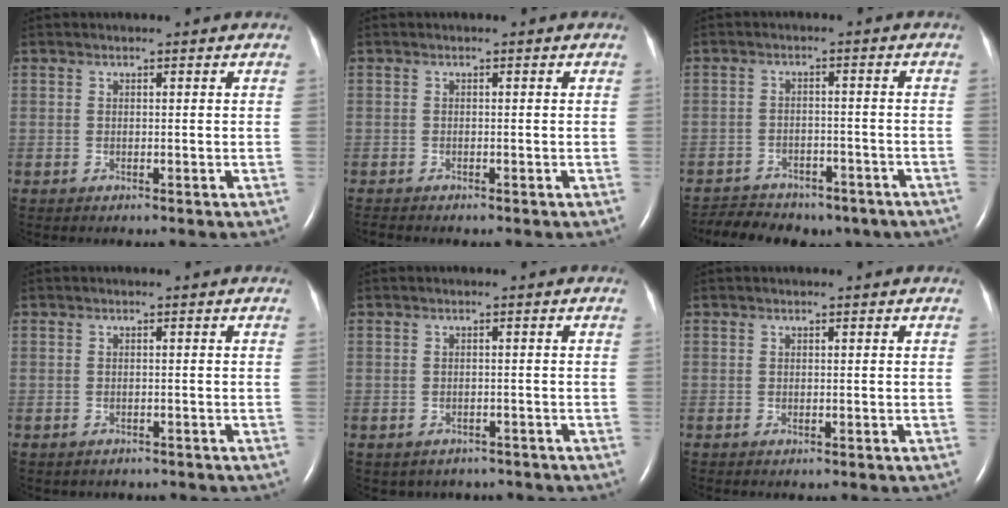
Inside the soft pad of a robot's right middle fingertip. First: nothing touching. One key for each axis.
{"total": 1.6, "fx": -1.4, "fy": 0.2, "fz": 0.6, "tx": -0.015, "ty": -0.005, "tz": -0.019}
{"total": 13.3, "fx": -10.3, "fy": 6.7, "fz": 5.0, "tx": -0.101, "ty": 0.007, "tz": -0.128}
{"total": 1.7, "fx": -1.5, "fy": 0.9, "fz": 0.2, "tx": -0.010, "ty": 0.000, "tz": -0.016}
{"total": 4.9, "fx": -4.0, "fy": 2.8, "fz": 0.6, "tx": -0.002, "ty": 0.013, "tz": -0.043}
{"total": 0.0}